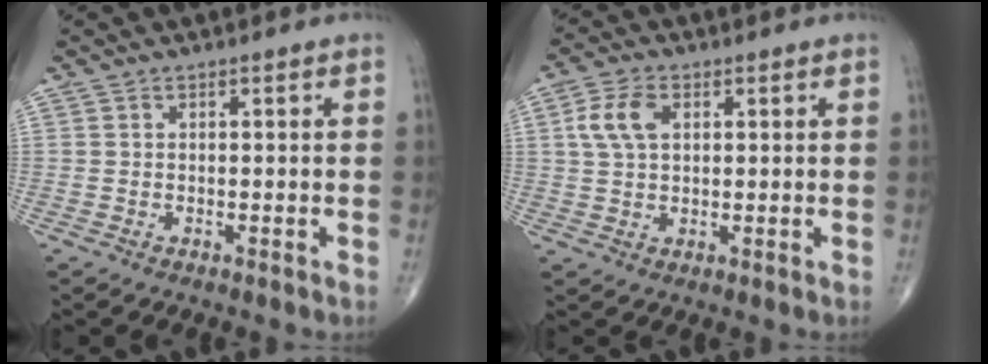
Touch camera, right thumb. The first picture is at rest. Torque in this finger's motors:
{"motor_torque": [-0.23, 0.38, 0.62, 0.20, 0.05]}